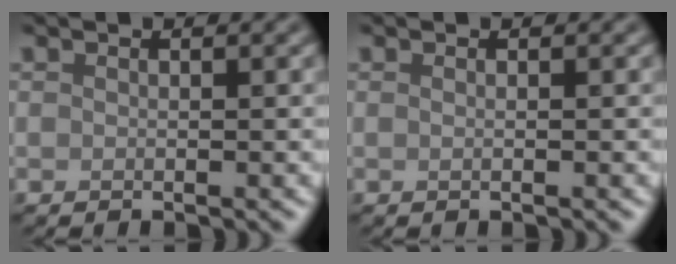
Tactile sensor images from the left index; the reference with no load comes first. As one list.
[{"total": 0.6, "force": [0.1, 0.2, 0.5], "torque": [-0.007, -0.001, -0.004]}]